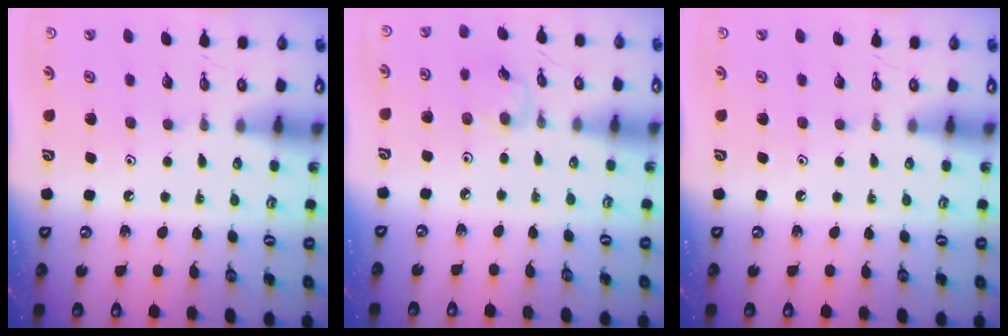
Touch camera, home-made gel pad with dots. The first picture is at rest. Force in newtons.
{"total": 2.8, "press": 2.8, "slide": 0.4}
{"total": 0.0}